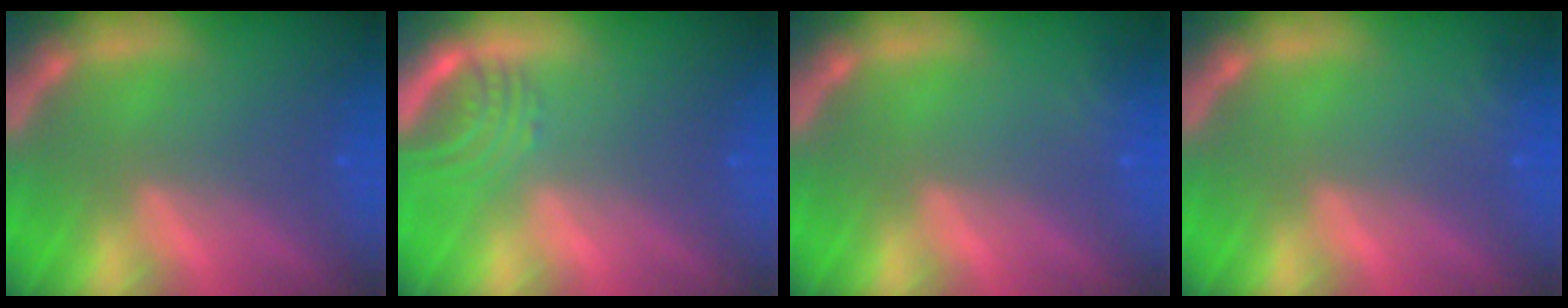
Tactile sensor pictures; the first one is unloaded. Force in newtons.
{"total": 3.5}
{"total": 1.4}
{"total": 1.4}